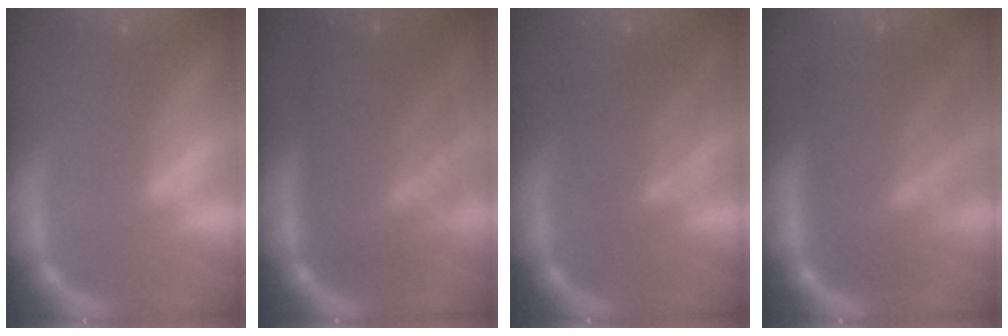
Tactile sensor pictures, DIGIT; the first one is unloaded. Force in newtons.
{"total": 9.6}
{"total": 4.6}
{"total": 8.6}